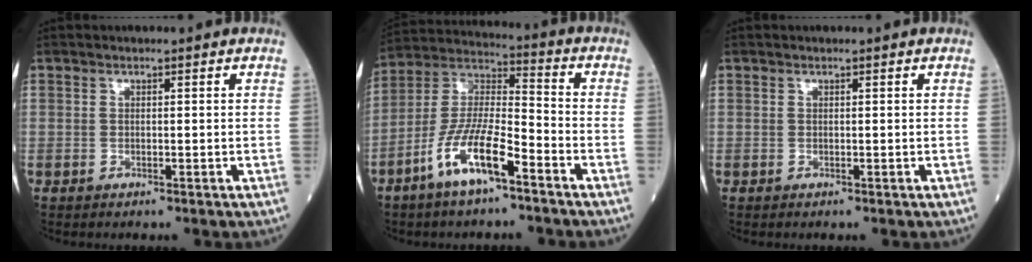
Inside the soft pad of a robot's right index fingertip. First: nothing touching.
{"total": 12.3, "force": [-6.8, 2.6, 9.9], "torque": [-0.206, -0.004, -0.133]}
{"total": 0.0}